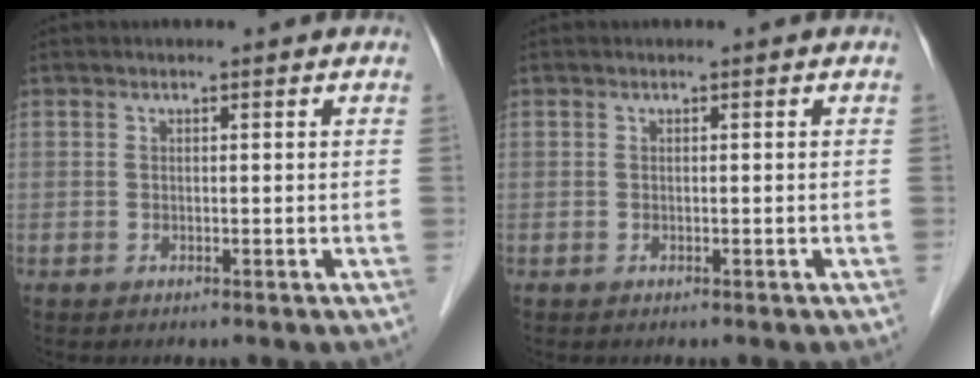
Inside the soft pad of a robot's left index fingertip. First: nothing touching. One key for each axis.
{"total": 0.0}